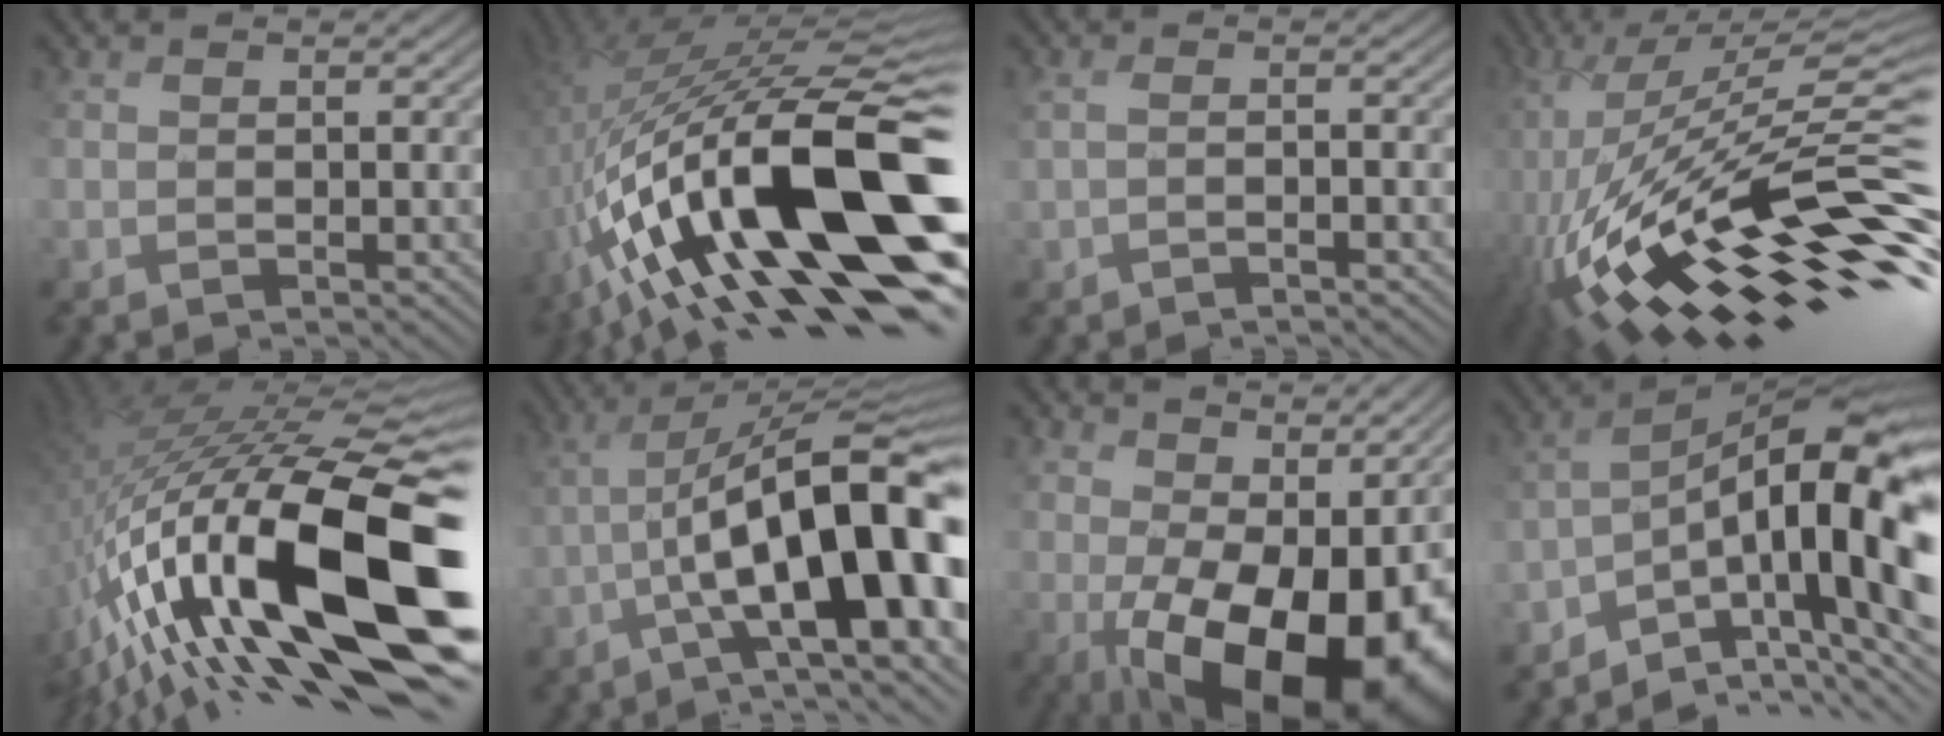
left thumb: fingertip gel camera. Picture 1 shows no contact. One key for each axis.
{"total": 18.7, "fx": -3.4, "fy": 6.7, "fz": 17.2, "tx": -0.298, "ty": 0.011, "tz": -0.058}
{"total": 1.2, "fx": -0.8, "fy": -0.1, "fz": 0.9, "tx": -0.011, "ty": 0.017, "tz": -0.021}
{"total": 17.8, "fx": -5.6, "fy": 7.4, "fz": 15.2, "tx": -0.304, "ty": 0.009, "tz": -0.098}
{"total": 18.7, "fx": -4.2, "fy": 6.6, "fz": 17.0, "tx": -0.317, "ty": -0.003, "tz": -0.079}
{"total": 16.1, "fx": -2.6, "fy": 5.4, "fz": 14.9, "tx": -0.221, "ty": 0.016, "tz": -0.019}
{"total": 16.8, "fx": -0.6, "fy": 9.9, "fz": 13.6, "tx": -0.181, "ty": -0.032, "tz": 0.037}
{"total": 13.9, "fx": -5.1, "fy": 5.1, "fz": 11.9, "tx": -0.189, "ty": 0.016, "tz": -0.088}